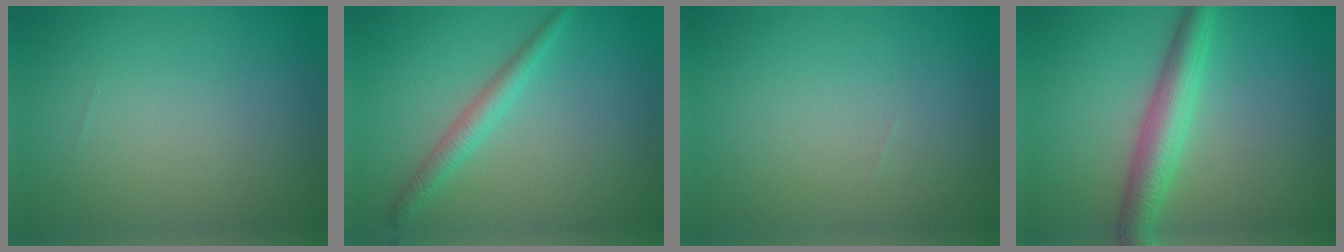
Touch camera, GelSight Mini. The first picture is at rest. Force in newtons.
{"total": 2.2, "press": 2.2, "slide": 0.1}
{"total": 0.0}
{"total": 4.4, "press": 4.4, "slide": 0.1}